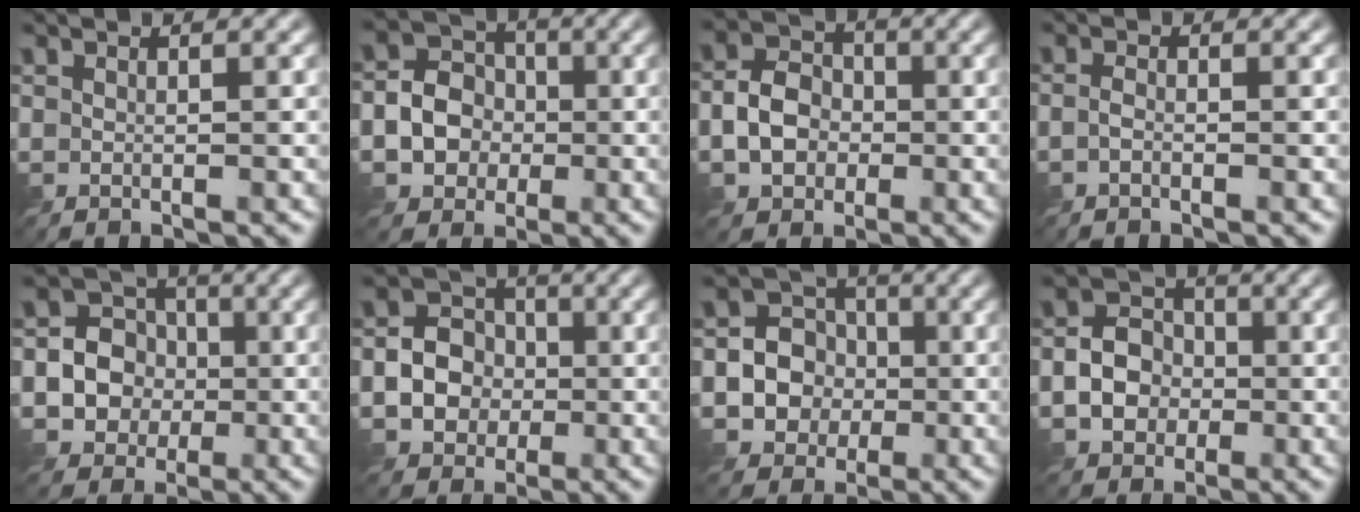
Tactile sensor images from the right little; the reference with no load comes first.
{"total": 5.1, "force": [-1.3, 4.5, 2.1], "torque": [-0.025, 0.004, -0.042]}
{"total": 4.4, "force": [-1.4, 3.5, 2.2], "torque": [-0.037, 0.005, -0.032]}
{"total": 1.1, "force": [-0.8, 0.4, 0.6], "torque": [-0.015, 0.001, -0.022]}
{"total": 6.4, "force": [-1.1, 5.9, 2.2], "torque": [-0.034, 0.015, -0.041]}
{"total": 5.1, "force": [-1.1, 4.5, 2.1], "torque": [-0.021, 0.005, -0.038]}
{"total": 6.4, "force": [-1.2, 5.9, 2.1], "torque": [-0.029, 0.016, -0.043]}
{"total": 4.2, "force": [-1.3, 3.5, 1.8], "torque": [-0.020, 0.003, -0.035]}